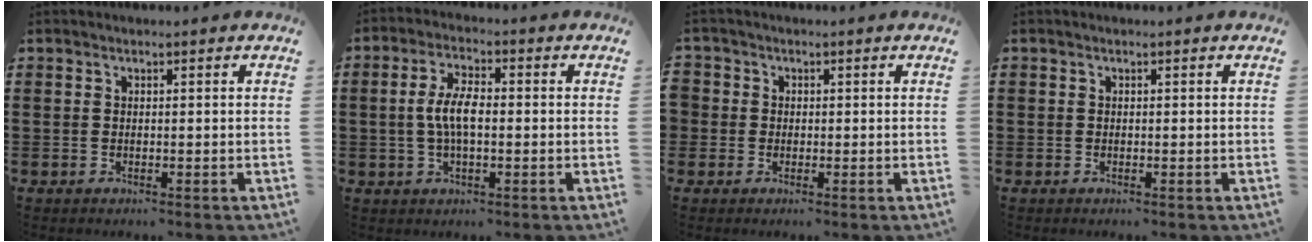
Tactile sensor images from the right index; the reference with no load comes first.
{"total": 6.2, "force": [-0.3, 2.5, 5.6], "torque": [-0.123, 0.000, -0.011]}
{"total": 1.6, "force": [-0.1, 1.6, 0.0], "torque": [-0.008, 0.008, -0.005]}
{"total": 1.0, "force": [-0.6, 0.6, 0.5], "torque": [-0.013, -0.002, -0.012]}